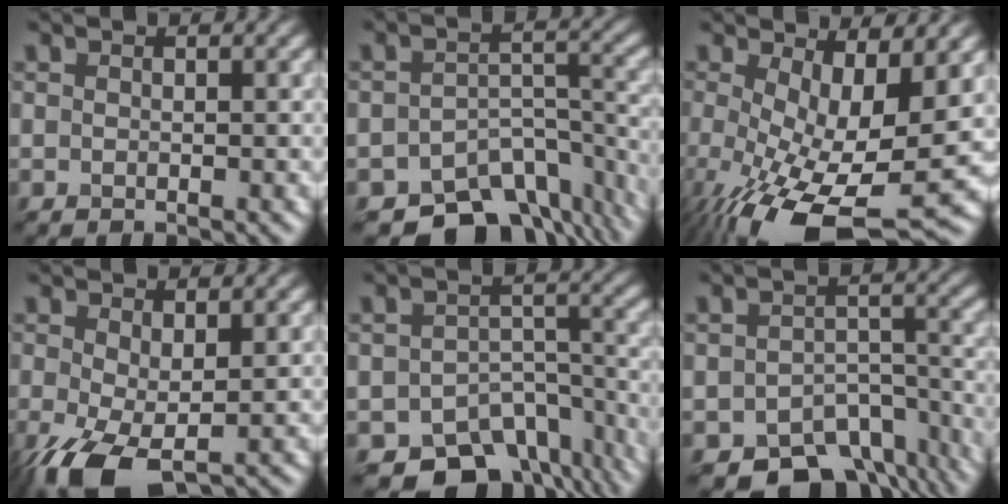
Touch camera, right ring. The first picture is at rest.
{"total": 9.9, "force": [-7.9, 4.7, 3.6], "torque": [-0.047, -0.011, -0.107]}
{"total": 12.0, "force": [-2.5, 4.7, 10.7], "torque": [-0.192, -0.037, -0.028]}
{"total": 6.4, "force": [-2.0, 3.2, 5.1], "torque": [-0.133, -0.024, -0.033]}
{"total": 10.0, "force": [-7.6, 5.7, 3.4], "torque": [-0.039, -0.011, -0.098]}
{"total": 9.1, "force": [-6.9, 4.8, 3.4], "torque": [-0.037, -0.009, -0.095]}